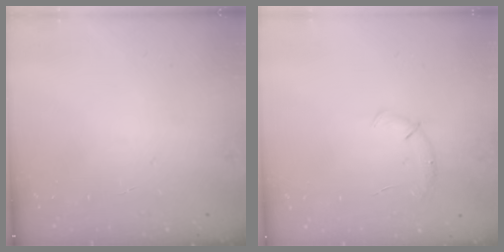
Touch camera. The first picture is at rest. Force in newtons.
{"total": 4.3, "press": 4.1, "slide": 1.1}